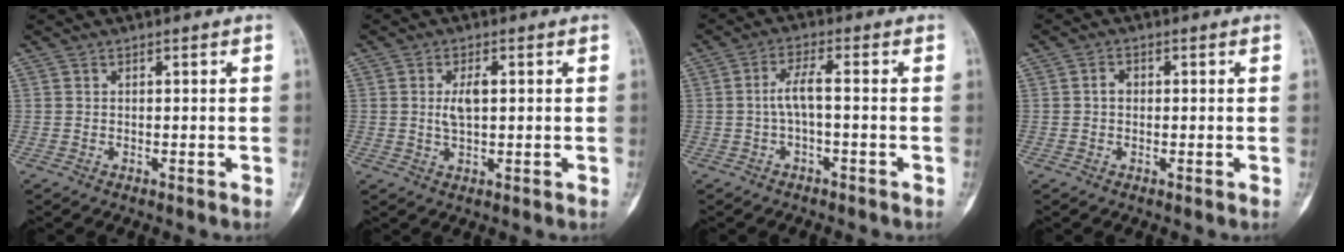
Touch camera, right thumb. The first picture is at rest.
{"total": 3.7, "force": [0.6, 1.6, 3.3], "torque": [-0.059, -0.002, 0.011]}
{"total": 6.8, "force": [-1.3, 2.1, 6.3], "torque": [-0.127, 0.040, -0.029]}
{"total": 1.7, "force": [0.0, 1.3, 1.0], "torque": [-0.013, 0.007, -0.002]}